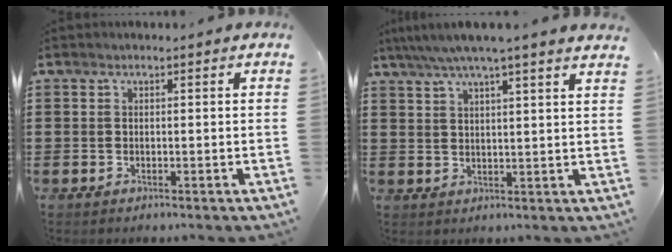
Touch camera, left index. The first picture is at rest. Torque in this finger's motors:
{"motor_torque": [2.14, 0.00, 0.99, 0.21]}